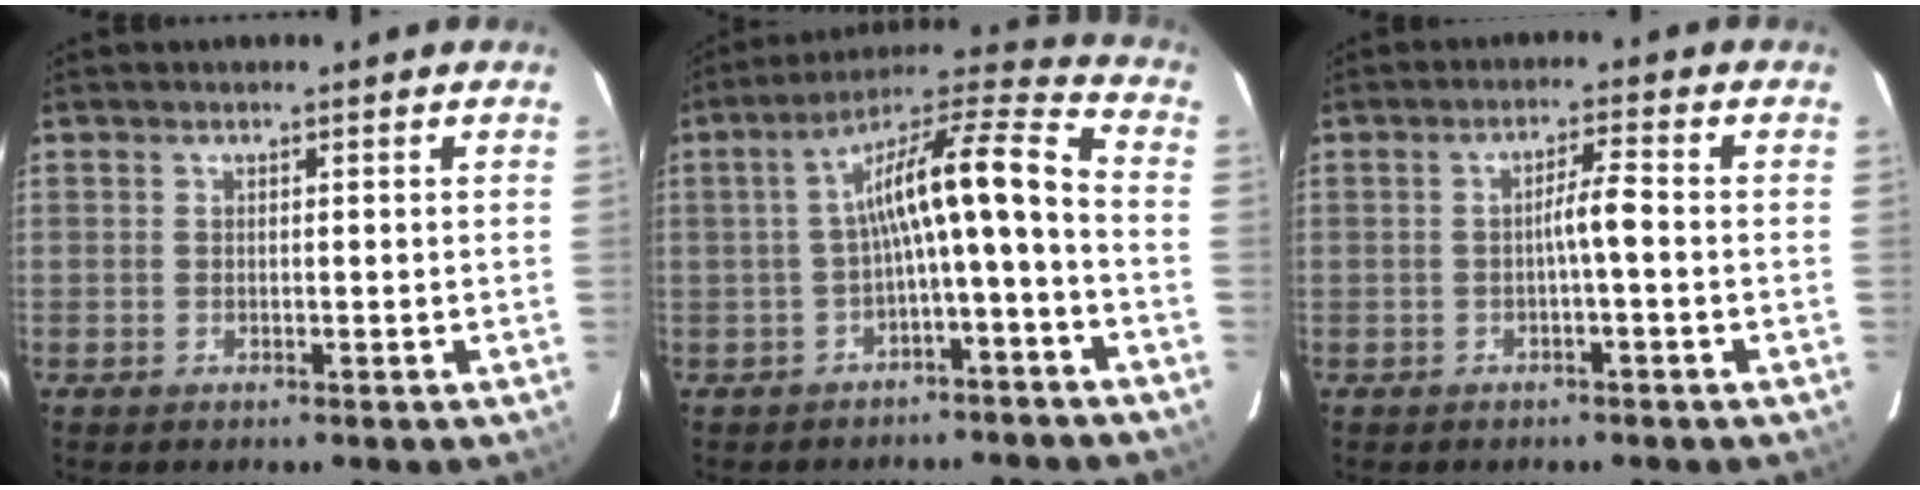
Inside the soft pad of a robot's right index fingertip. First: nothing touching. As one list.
[{"total": 11.9, "force": [-1.8, 0.9, 11.8], "torque": [-0.187, 0.046, -0.029]}, {"total": 3.2, "force": [-0.6, 0.0, 3.1], "torque": [-0.049, 0.005, -0.011]}]